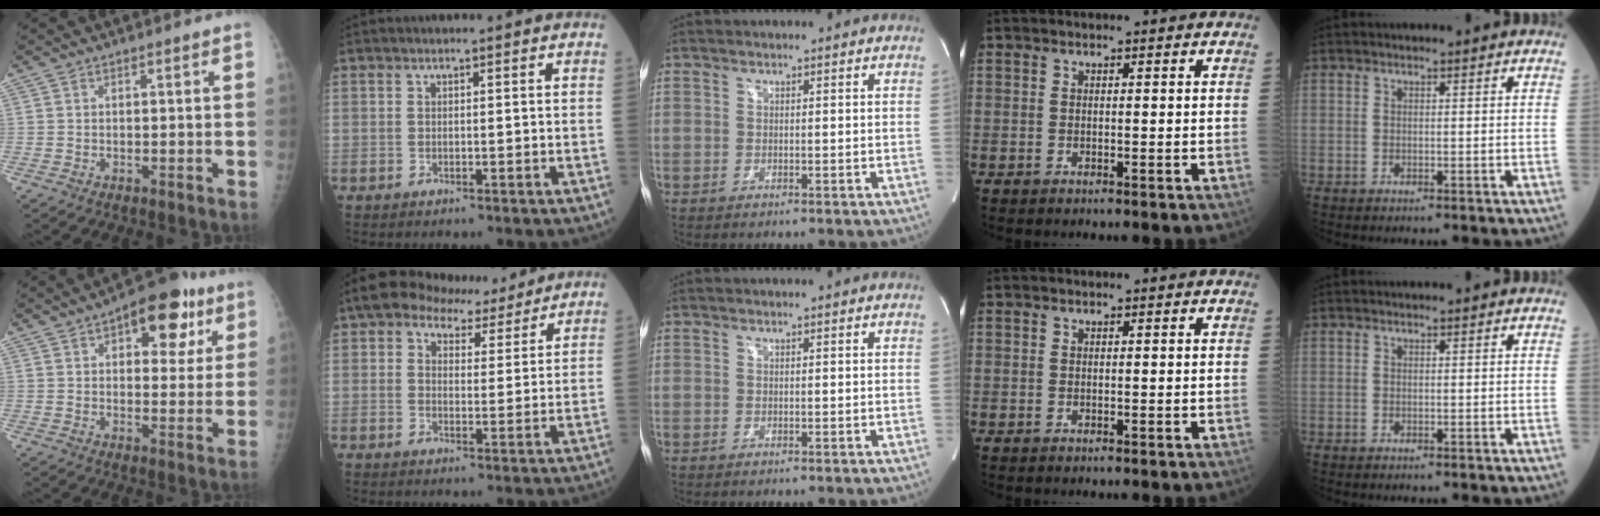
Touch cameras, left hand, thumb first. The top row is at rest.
{"thumb": {"total": 13.5, "force": [6.3, 6.8, 9.7], "torque": [-0.079, -0.006, 0.078]}, "index": {"total": 7.8, "force": [6.2, 3.8, 2.7], "torque": [-0.044, 0.027, 0.091]}}